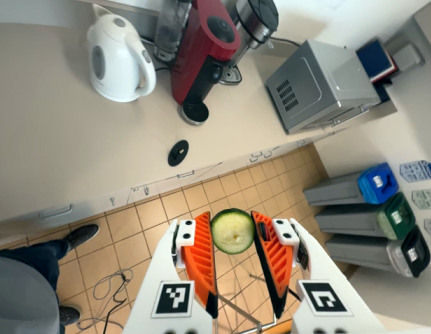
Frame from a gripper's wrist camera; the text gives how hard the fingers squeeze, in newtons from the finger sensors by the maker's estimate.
{"total": 8.6, "left": 8.4, "right": 8.8}